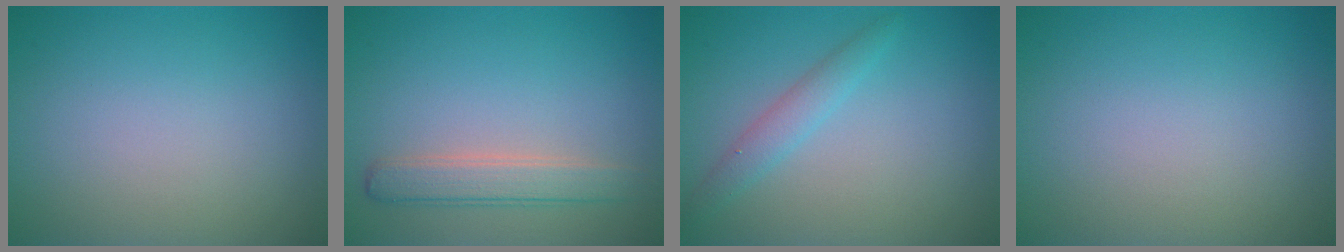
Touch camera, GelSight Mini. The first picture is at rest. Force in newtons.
{"total": 2.8, "press": 2.8, "slide": 0.1}
{"total": 1.9, "press": 1.9, "slide": 0.0}
{"total": 0.0}